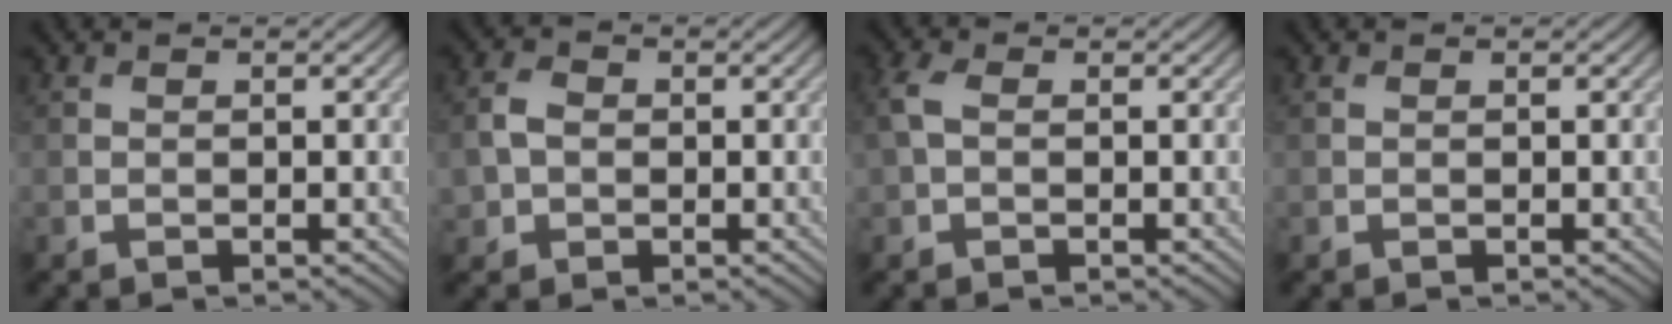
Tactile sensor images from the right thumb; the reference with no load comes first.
{"total": 3.4, "force": [-0.2, 2.8, 1.9], "torque": [-0.048, 0.005, -0.009]}
{"total": 3.0, "force": [0.3, 1.9, 2.3], "torque": [-0.064, 0.011, -0.002]}
{"total": 0.6, "force": [0.2, 0.4, 0.4], "torque": [-0.010, 0.005, 0.002]}